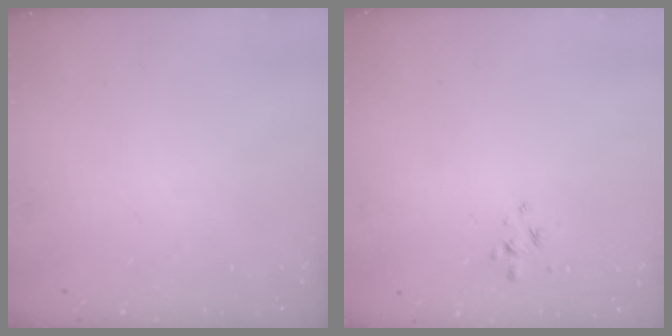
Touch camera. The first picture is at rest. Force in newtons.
{"total": 2.7, "press": 2.5, "slide": 0.9}